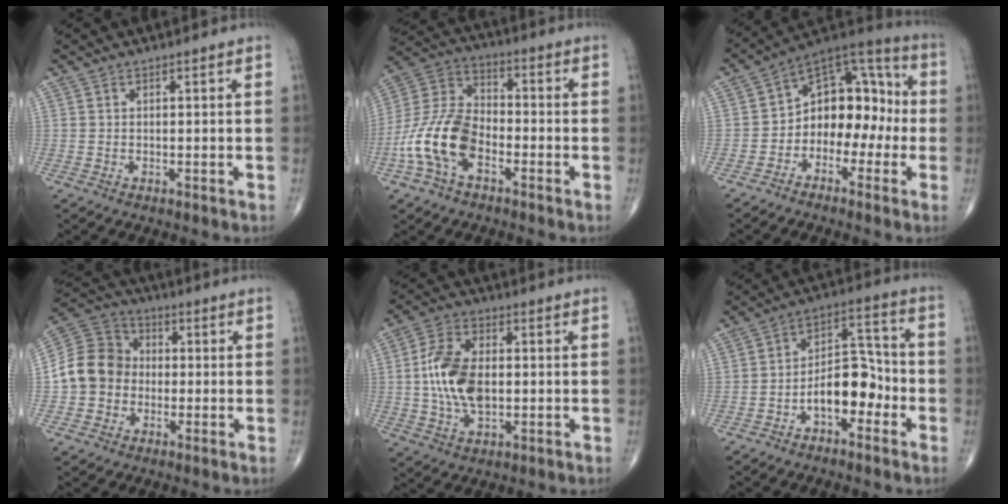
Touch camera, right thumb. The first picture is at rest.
{"total": 14.3, "force": [-5.2, 8.4, 10.3], "torque": [-0.210, 0.038, -0.106]}
{"total": 13.9, "force": [-2.4, 9.5, 9.9], "torque": [-0.096, 0.060, -0.055]}
{"total": 11.6, "force": [-1.3, 10.2, 5.4], "torque": [-0.086, 0.036, -0.033]}
{"total": 12.4, "force": [0.0, 7.3, 10.1], "torque": [-0.190, 0.009, 0.001]}
{"total": 10.5, "force": [-3.8, 6.0, 7.6], "torque": [-0.095, 0.050, -0.070]}